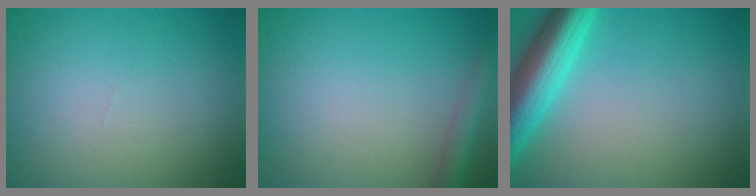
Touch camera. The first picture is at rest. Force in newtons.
{"total": 2.4, "press": 2.4, "slide": 0.1}
{"total": 6.8, "press": 6.8, "slide": 0.2}